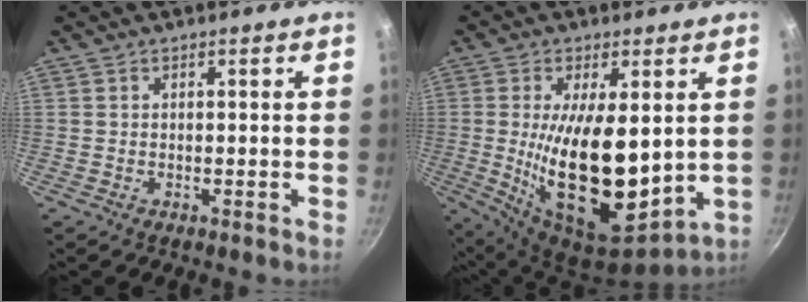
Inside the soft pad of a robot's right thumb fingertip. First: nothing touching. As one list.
[{"total": 19.6, "force": [0.9, 8.6, 17.6], "torque": [-0.297, -0.033, 0.031]}]